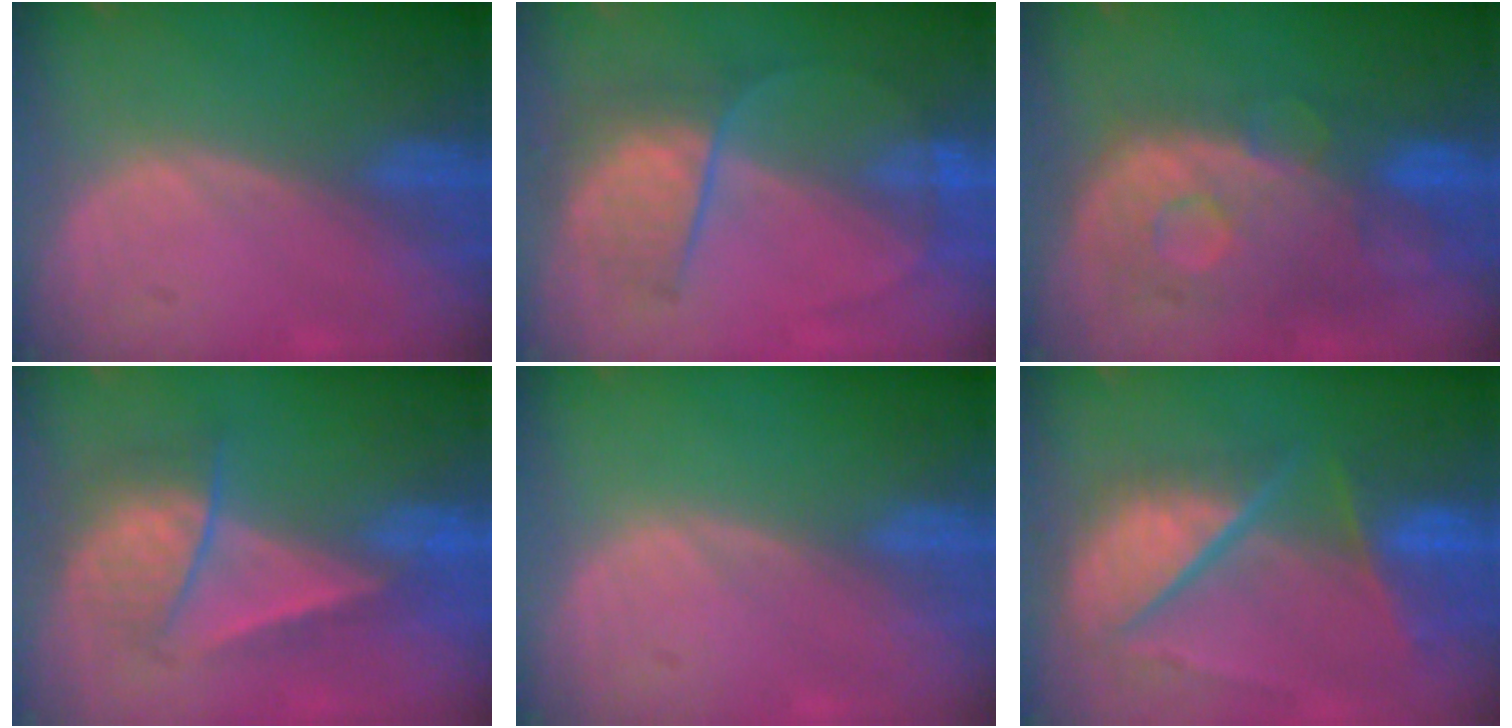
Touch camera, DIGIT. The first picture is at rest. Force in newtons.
{"total": 6.5, "press": 6.3, "slide": 1.3}
{"total": 10.8, "press": 9.5, "slide": 5.1}
{"total": 6.6, "press": 6.5, "slide": 1.2}
{"total": 0.0}
{"total": 10.6, "press": 8.9, "slide": 5.8}